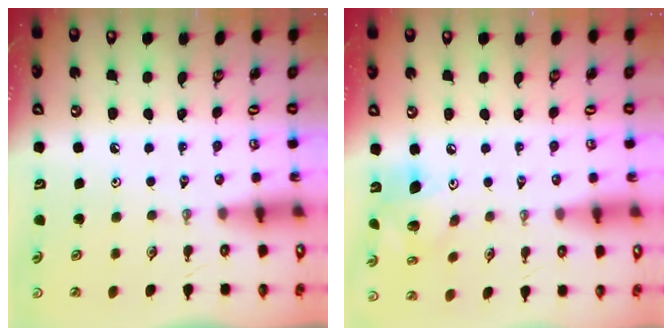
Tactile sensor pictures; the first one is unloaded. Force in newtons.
{"total": 12.9, "press": 12.6, "slide": 2.5}